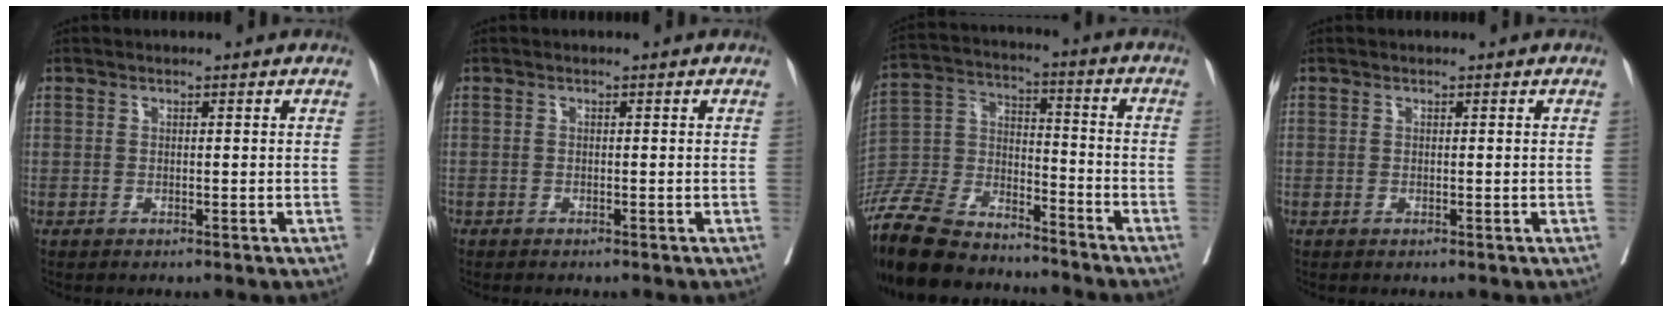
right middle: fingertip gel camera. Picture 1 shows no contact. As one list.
[{"total": 0.0}, {"total": 21.0, "force": [-18.1, 6.0, 8.8], "torque": [-0.215, -0.017, -0.325]}, {"total": 0.0}]